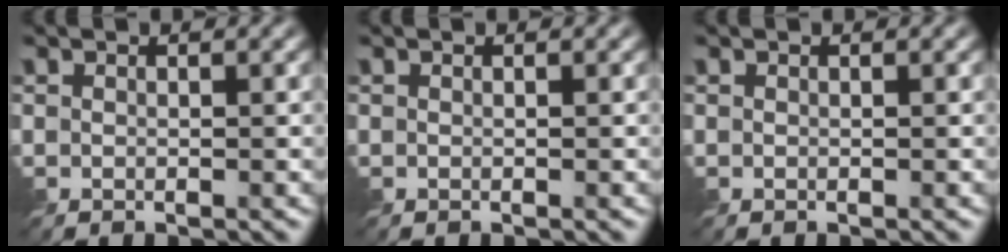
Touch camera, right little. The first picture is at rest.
{"total": 0.0}
{"total": 0.0}